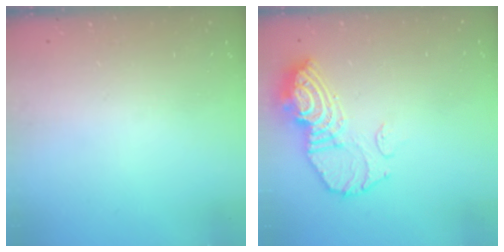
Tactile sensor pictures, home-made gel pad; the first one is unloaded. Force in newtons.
{"total": 13.5, "press": 13.4, "slide": 1.4}